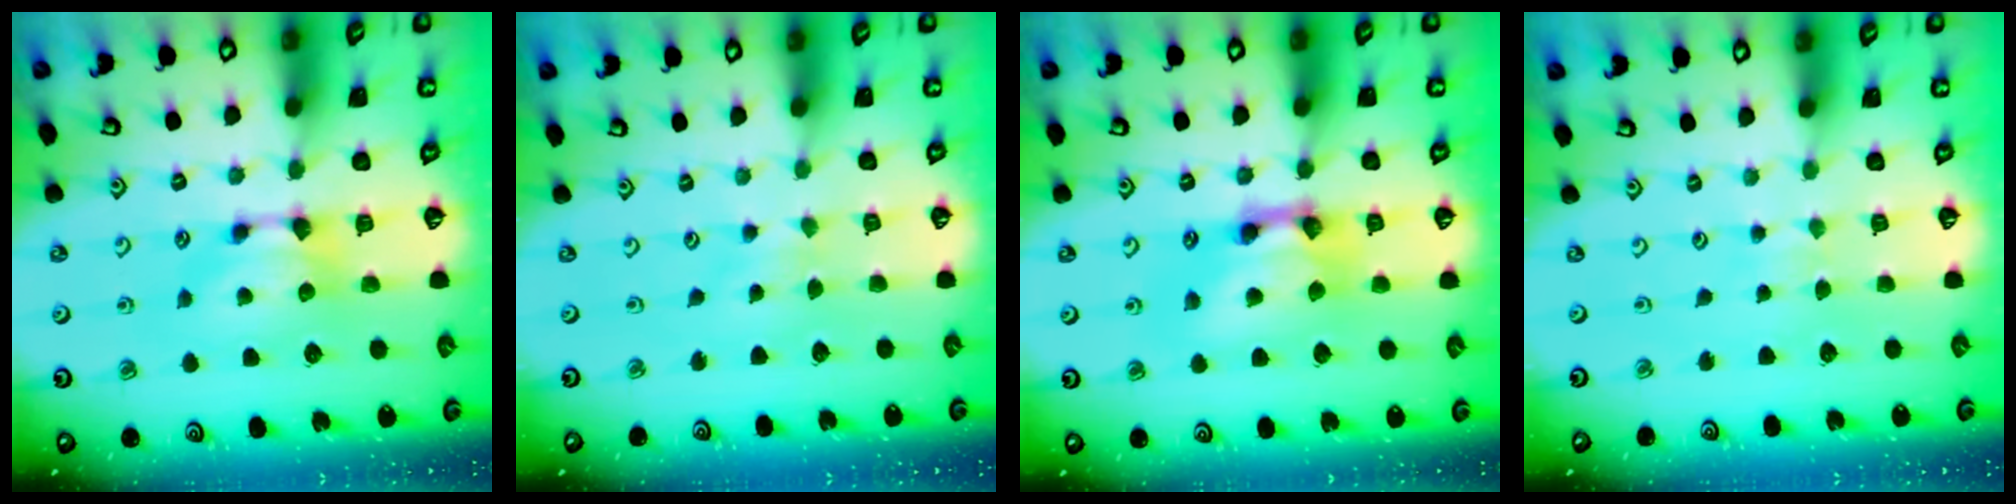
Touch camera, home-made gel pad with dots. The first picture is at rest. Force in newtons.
{"total": 1.8, "press": 1.8, "slide": 0.1}
{"total": 5.5, "press": 5.5, "slide": 0.4}
{"total": 3.8, "press": 3.8, "slide": 0.2}